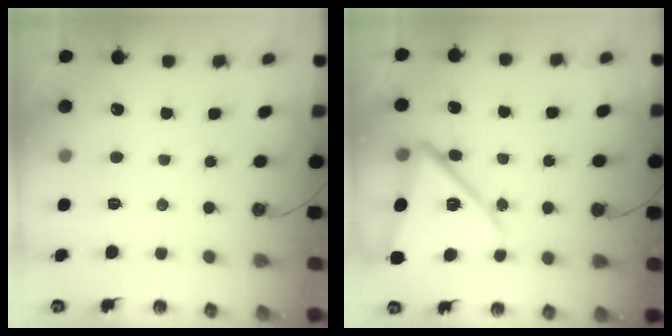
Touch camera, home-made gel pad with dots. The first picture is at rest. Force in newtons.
{"total": 14.7, "press": 14.6, "slide": 1.4}